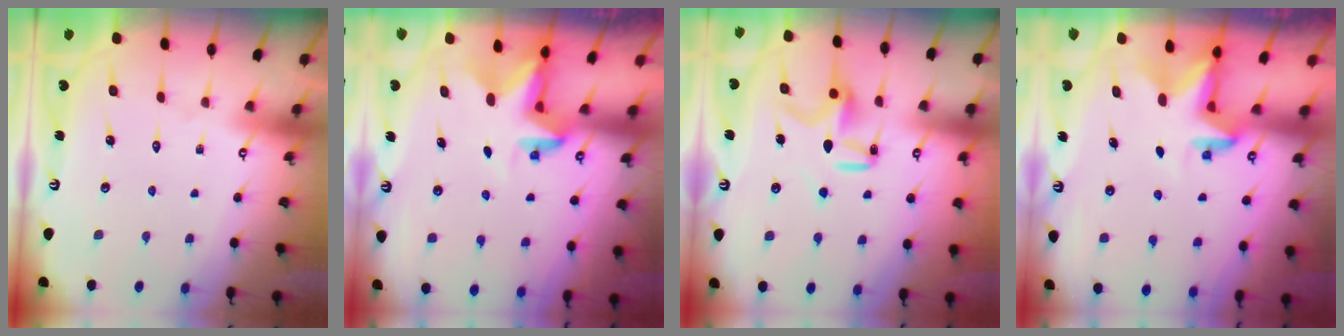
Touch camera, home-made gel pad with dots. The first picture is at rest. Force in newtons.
{"total": 2.9, "press": 2.9, "slide": 0.2}
{"total": 9.7, "press": 9.7, "slide": 0.2}
{"total": 2.9, "press": 2.9, "slide": 0.2}